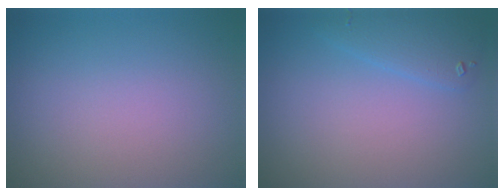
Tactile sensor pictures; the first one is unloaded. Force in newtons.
{"total": 2.1, "press": 2.1, "slide": 0.2}